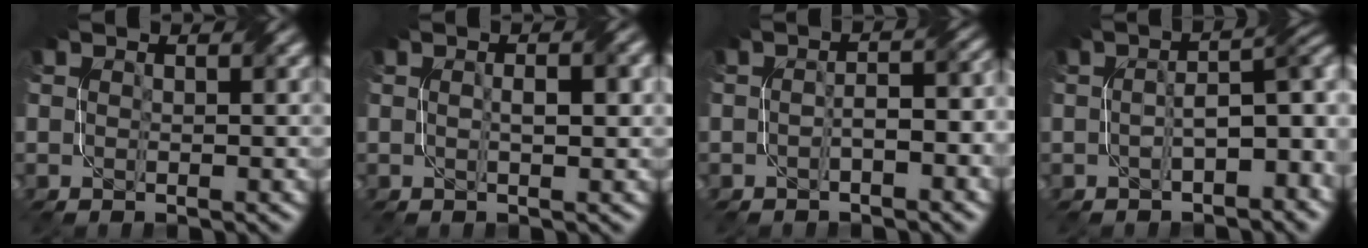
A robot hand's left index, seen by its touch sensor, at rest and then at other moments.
{"total": 2.3, "force": [0.2, 0.6, 2.2], "torque": [-0.033, 0.004, 0.002]}
{"total": 3.4, "force": [-1.1, 1.2, 3.0], "torque": [-0.047, 0.007, -0.017]}
{"total": 5.9, "force": [-1.5, 2.4, 5.2], "torque": [-0.070, 0.013, -0.025]}